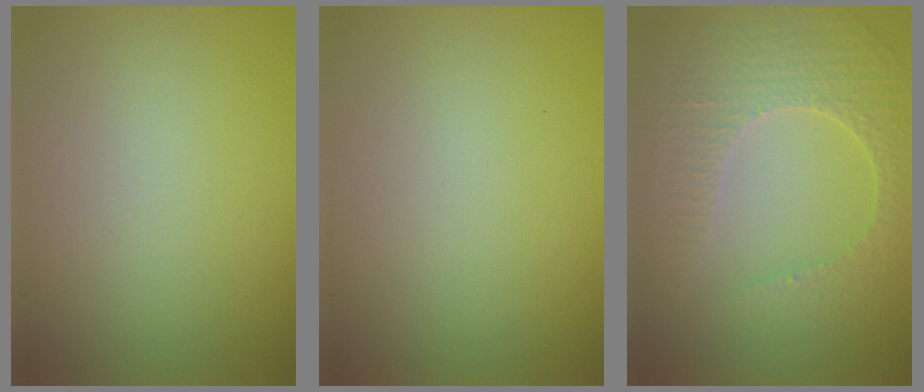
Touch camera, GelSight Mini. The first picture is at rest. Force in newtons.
{"total": 0.0}
{"total": 4.7, "press": 3.3, "slide": 3.3}